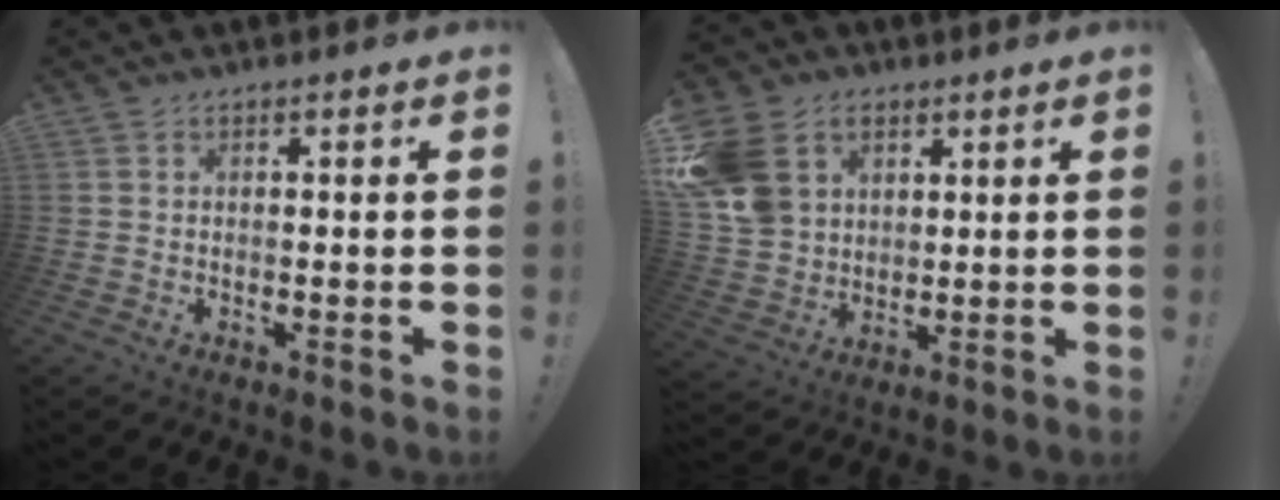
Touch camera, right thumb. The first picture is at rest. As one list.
[{"total": 15.1, "force": [6.1, 11.7, 7.3], "torque": [-0.125, -0.019, 0.127]}]